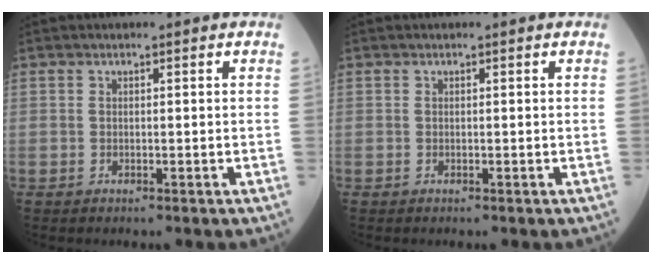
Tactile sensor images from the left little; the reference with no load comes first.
{"total": 0.0}